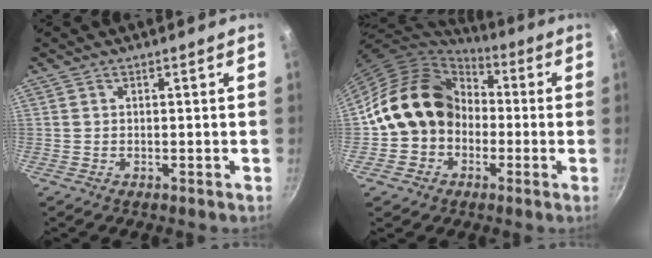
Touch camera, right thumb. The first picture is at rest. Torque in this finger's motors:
{"motor_torque": [-0.30, 1.66, 0.46, -0.44, 0.20]}